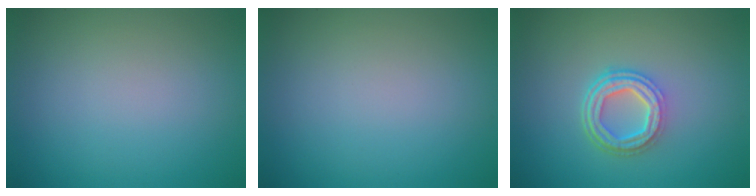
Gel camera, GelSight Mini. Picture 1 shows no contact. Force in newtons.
{"total": 0.0}
{"total": 4.4, "press": 3.4, "slide": 2.8}